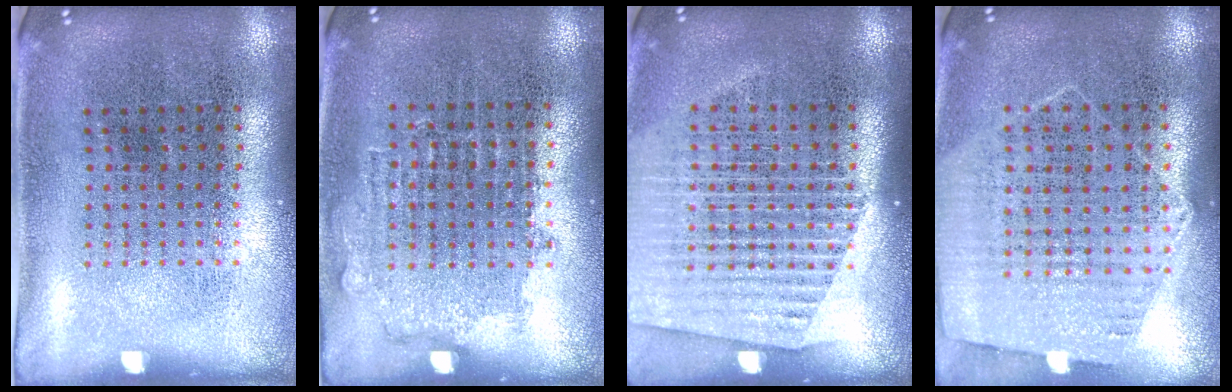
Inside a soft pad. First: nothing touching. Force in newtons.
{"total": 0.9, "press": 0.8, "slide": 0.3}
{"total": 1.6, "press": 1.5, "slide": 0.5}
{"total": 1.2, "press": 1.1, "slide": 0.4}